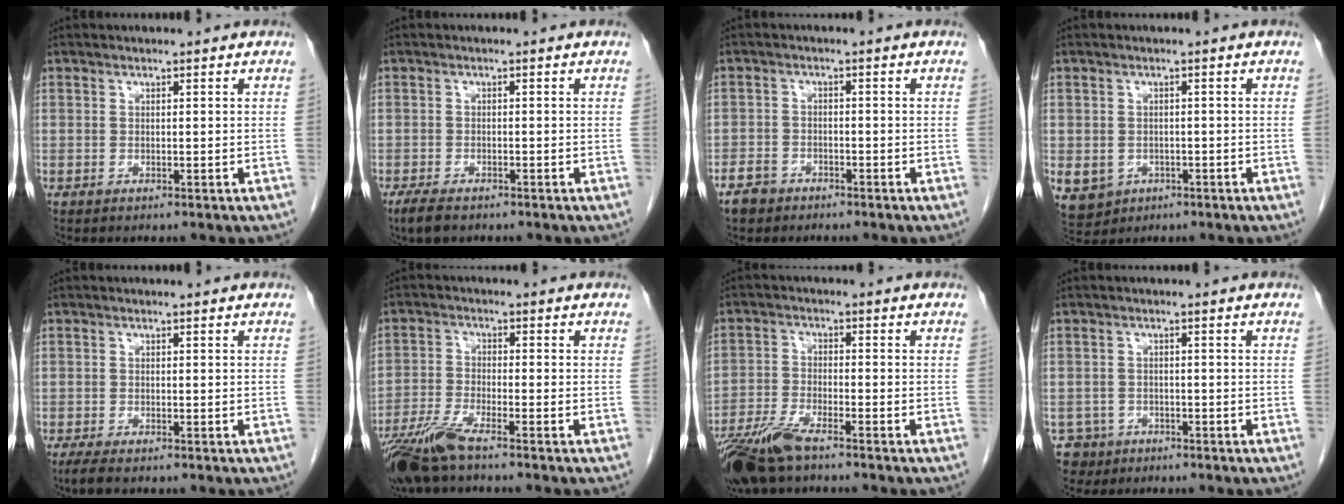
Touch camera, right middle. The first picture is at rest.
{"total": 3.3, "force": [-2.5, 1.1, 1.9], "torque": [-0.042, -0.007, -0.039]}
{"total": 3.1, "force": [-2.3, 1.9, 0.7], "torque": [-0.023, 0.005, -0.039]}
{"total": 9.0, "force": [-3.1, 7.9, 3.2], "torque": [-0.094, 0.002, -0.035]}
{"total": 2.3, "force": [-1.7, 0.3, 1.4], "torque": [-0.034, -0.009, -0.031]}
{"total": 7.3, "force": [-5.7, 0.3, 4.6], "torque": [-0.097, -0.022, -0.112]}
{"total": 8.9, "force": [-6.8, 1.9, 5.5], "torque": [-0.113, -0.019, -0.128]}
{"total": 3.4, "force": [-2.1, 2.7, -0.5], "torque": [0.009, 0.008, -0.035]}